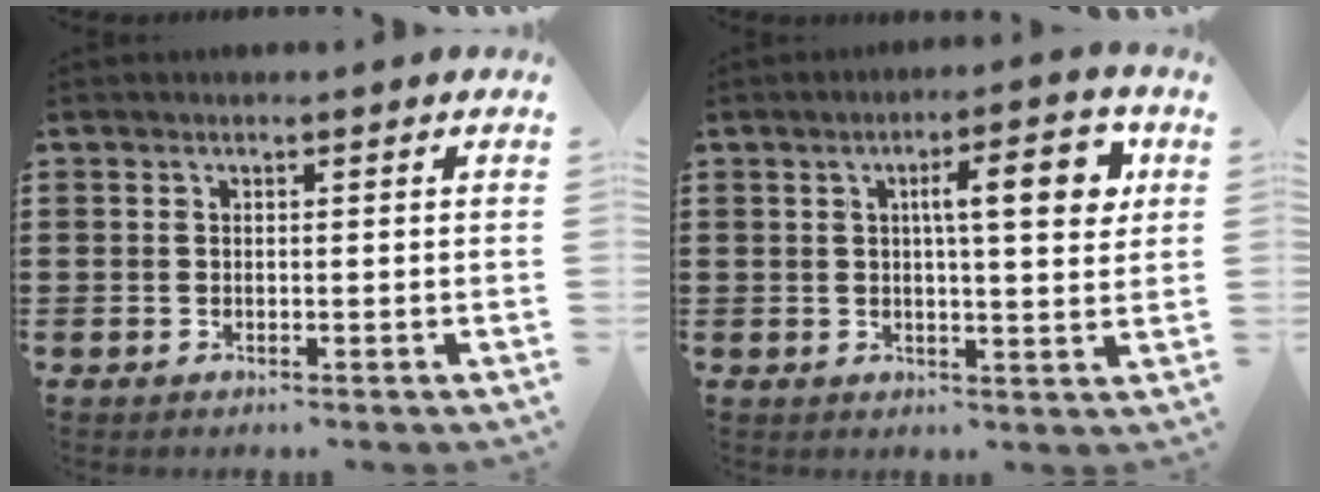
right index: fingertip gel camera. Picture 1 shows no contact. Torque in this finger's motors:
{"motor_torque": [1.24, 0.33, 0.35, 0.07]}